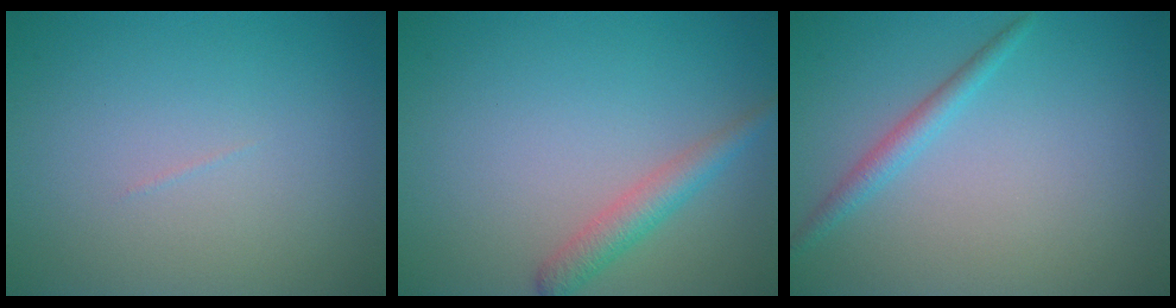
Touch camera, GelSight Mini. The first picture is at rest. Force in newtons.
{"total": 2.5, "press": 2.5, "slide": 0.1}
{"total": 1.8, "press": 1.7, "slide": 0.1}